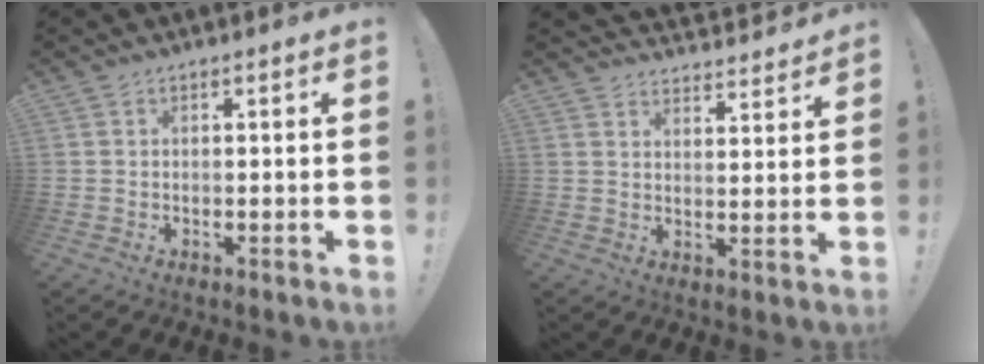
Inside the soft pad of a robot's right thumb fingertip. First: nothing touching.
{"total": 4.3, "force": [3.9, 1.3, 1.1], "torque": [-0.006, -0.039, 0.067]}